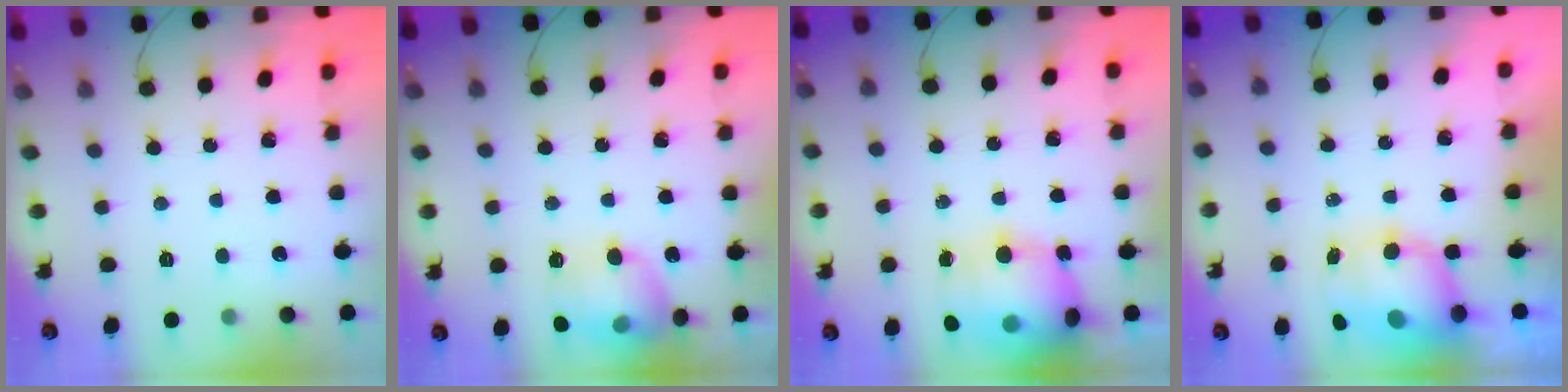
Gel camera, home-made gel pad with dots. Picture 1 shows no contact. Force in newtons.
{"total": 14.8, "press": 14.7, "slide": 1.7}
{"total": 18.4, "press": 16.7, "slide": 7.8}
{"total": 10.4, "press": 10.1, "slide": 2.5}